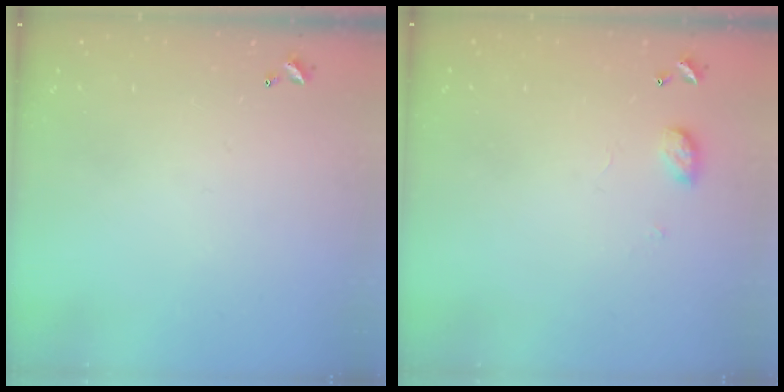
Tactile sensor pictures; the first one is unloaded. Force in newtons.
{"total": 5.3, "press": 5.2, "slide": 0.8}